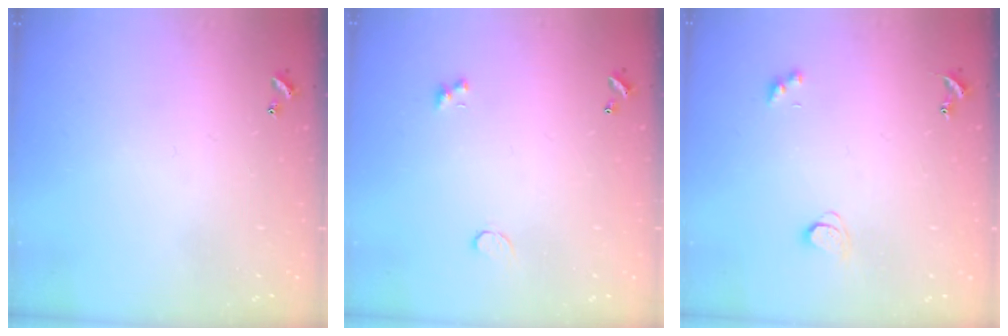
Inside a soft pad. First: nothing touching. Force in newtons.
{"total": 0.8, "press": 0.7, "slide": 0.4}
{"total": 1.7, "press": 1.7, "slide": 0.3}